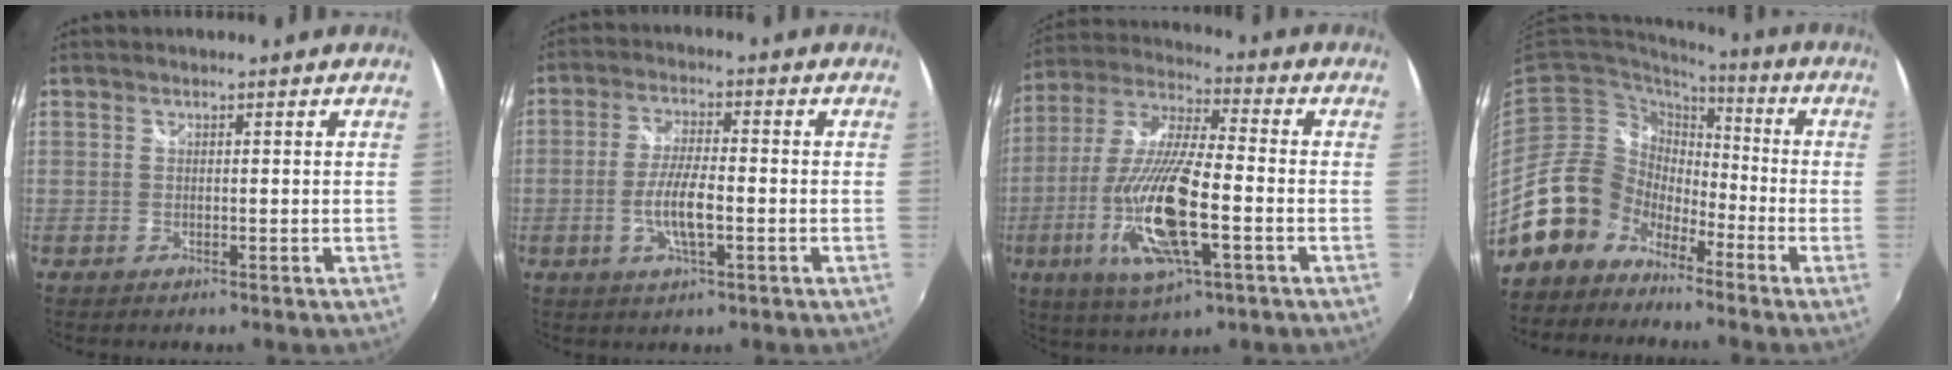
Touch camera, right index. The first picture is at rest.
{"total": 6.8, "force": [-2.0, 1.6, 6.2], "torque": [-0.124, -0.003, -0.037]}
{"total": 19.1, "force": [-6.0, 5.1, 17.4], "torque": [-0.358, -0.026, -0.111]}
{"total": 14.4, "force": [-9.1, 10.3, 4.2], "torque": [-0.093, 0.021, -0.162]}